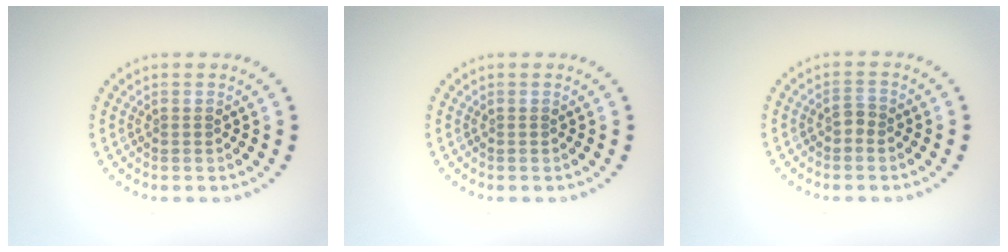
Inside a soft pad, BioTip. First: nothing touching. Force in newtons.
{"total": 0.0}
{"total": 0.9, "press": 0.9, "slide": 0.3}